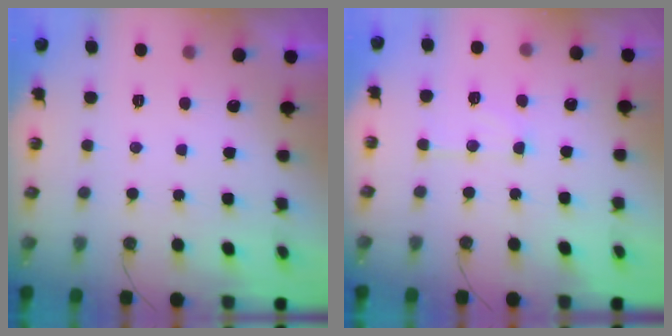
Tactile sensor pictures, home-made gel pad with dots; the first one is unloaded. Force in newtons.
{"total": 8.0, "press": 7.9, "slide": 0.6}